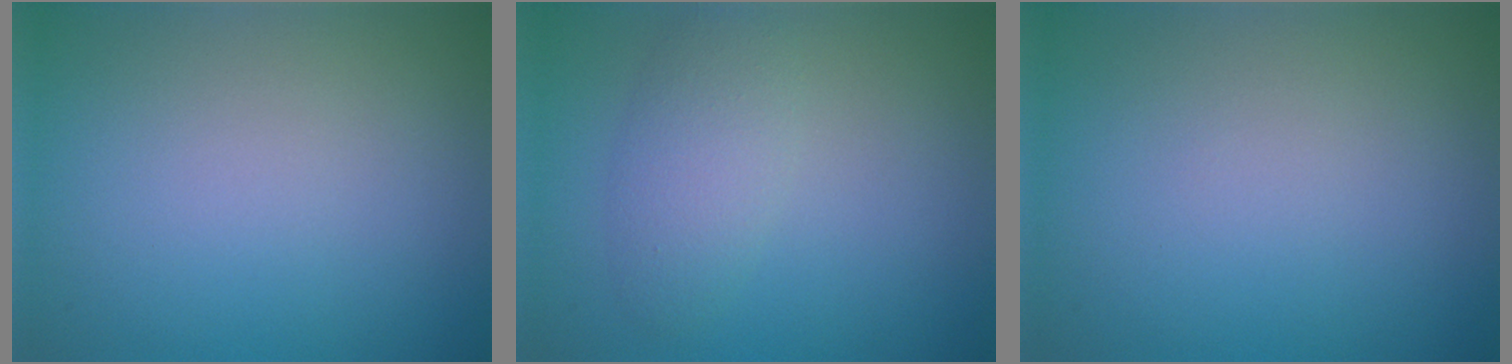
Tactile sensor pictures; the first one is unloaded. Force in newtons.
{"total": 2.9, "press": 2.9, "slide": 0.1}
{"total": 0.0}